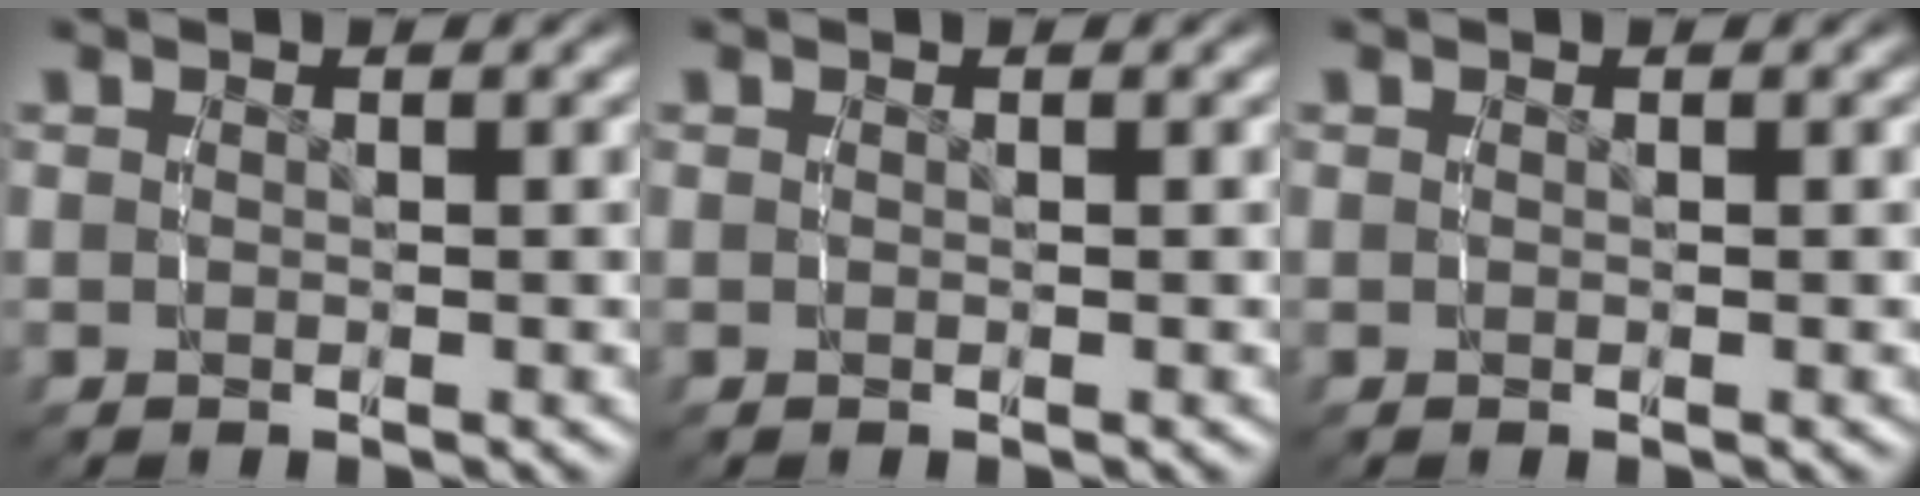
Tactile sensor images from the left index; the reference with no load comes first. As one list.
[{"total": 0.0}, {"total": 0.0}]